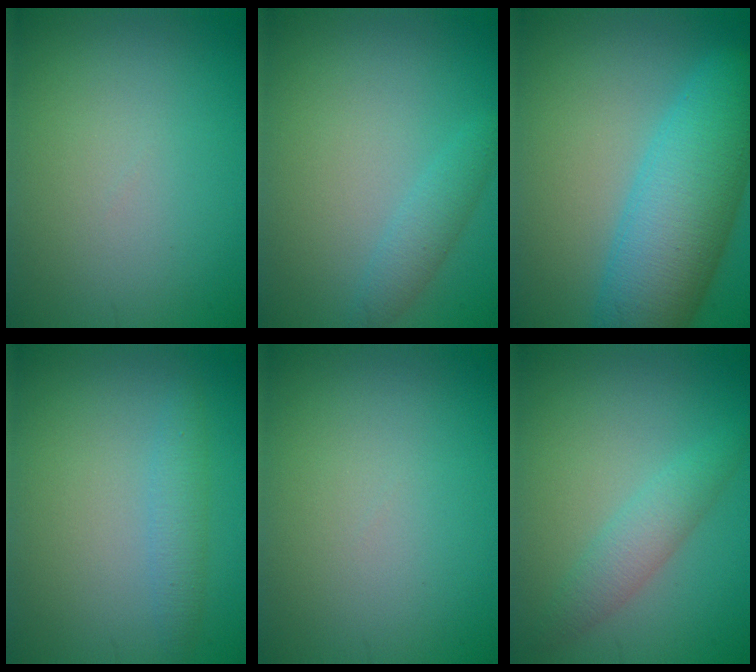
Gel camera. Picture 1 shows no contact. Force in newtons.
{"total": 1.9, "press": 1.9, "slide": 0.1}
{"total": 9.9, "press": 9.9, "slide": 0.3}
{"total": 1.8, "press": 1.8, "slide": 0.1}
{"total": 0.0}
{"total": 2.5, "press": 2.5, "slide": 0.1}